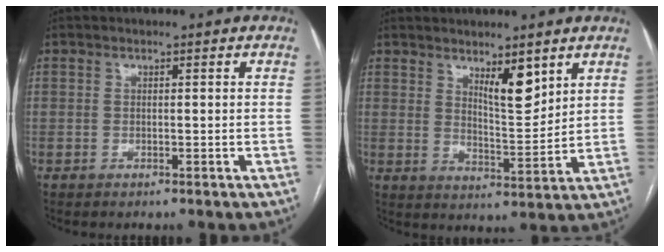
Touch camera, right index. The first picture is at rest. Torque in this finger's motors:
{"motor_torque": [0.61, 0.62, 0.13, 0.07]}